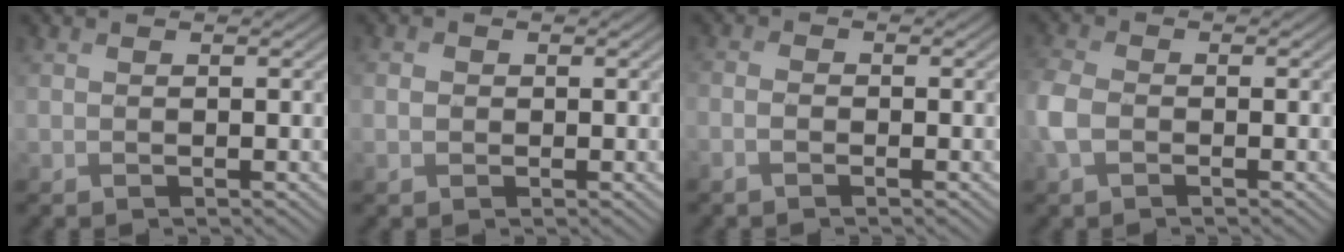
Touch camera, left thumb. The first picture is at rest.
{"total": 1.6, "force": [-0.4, 1.4, 0.7], "torque": [-0.015, 0.001, -0.014]}
{"total": 1.2, "force": [-1.2, 0.0, 0.1], "torque": [0.005, 0.002, -0.031]}
{"total": 3.5, "force": [-1.8, 2.1, 2.3], "torque": [-0.067, -0.001, -0.047]}